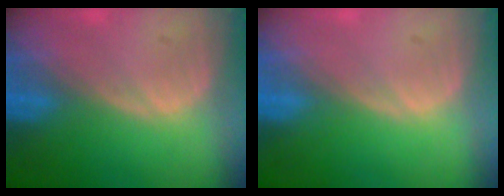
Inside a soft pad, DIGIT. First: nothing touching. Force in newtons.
{"total": 0.0}